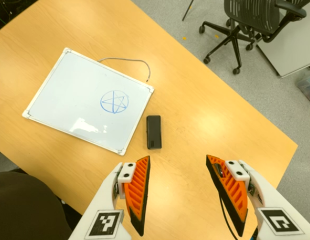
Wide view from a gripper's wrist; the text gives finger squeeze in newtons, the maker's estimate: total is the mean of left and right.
{"total": 0.0}